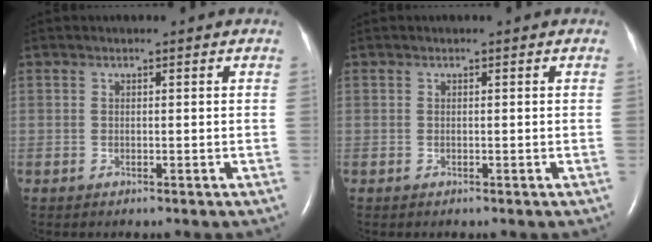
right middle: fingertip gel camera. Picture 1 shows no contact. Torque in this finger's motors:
{"motor_torque": [0.02, 0.01, -0.08, 0.00]}